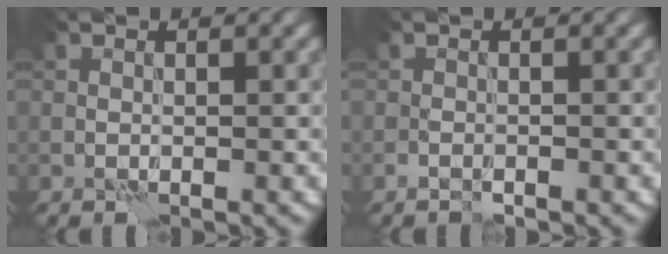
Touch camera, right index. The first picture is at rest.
{"total": 0.7, "force": [-0.6, 0.4, 0.2], "torque": [-0.004, 0.000, -0.011]}